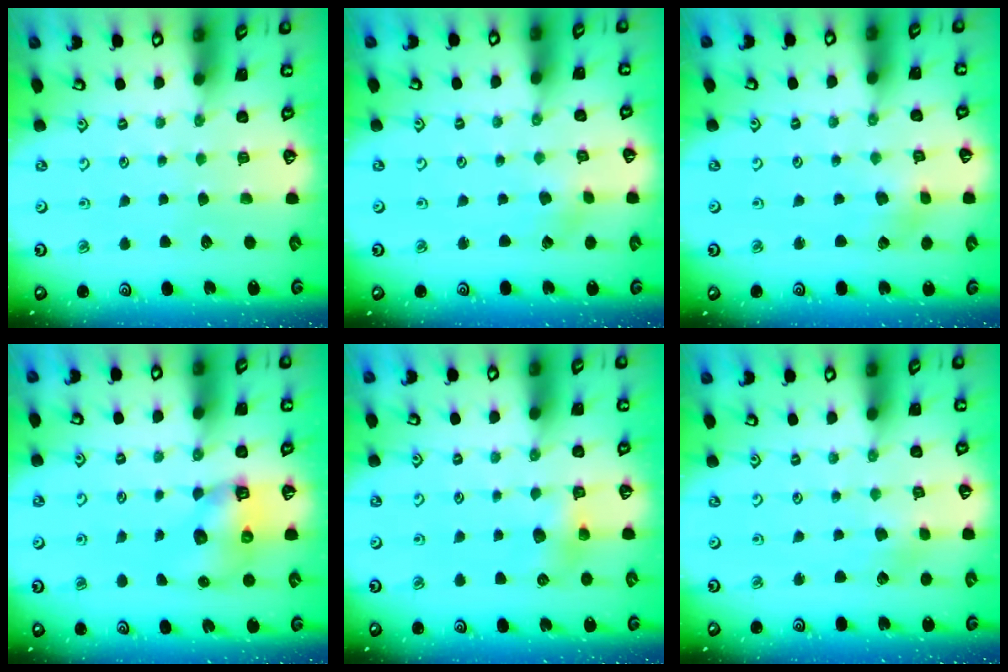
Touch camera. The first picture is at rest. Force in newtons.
{"total": 0.0}
{"total": 2.3, "press": 2.3, "slide": 0.6}
{"total": 7.3, "press": 7.2, "slide": 1.0}
{"total": 6.0, "press": 5.9, "slide": 0.8}
{"total": 1.4, "press": 1.4, "slide": 0.1}